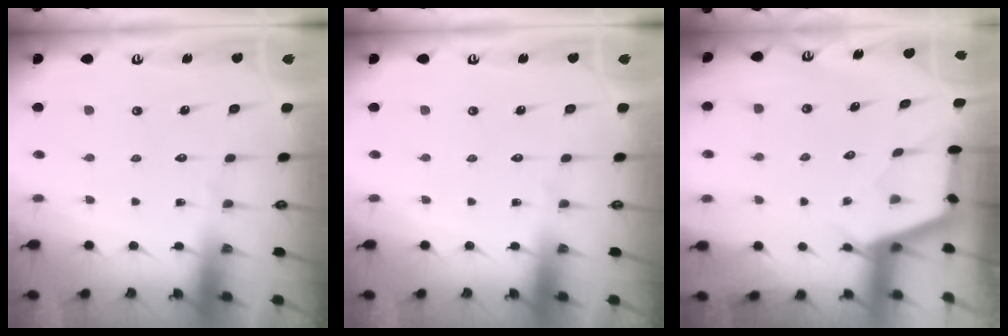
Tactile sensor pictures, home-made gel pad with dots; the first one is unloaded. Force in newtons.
{"total": 0.0}
{"total": 2.9, "press": 2.9, "slide": 0.4}